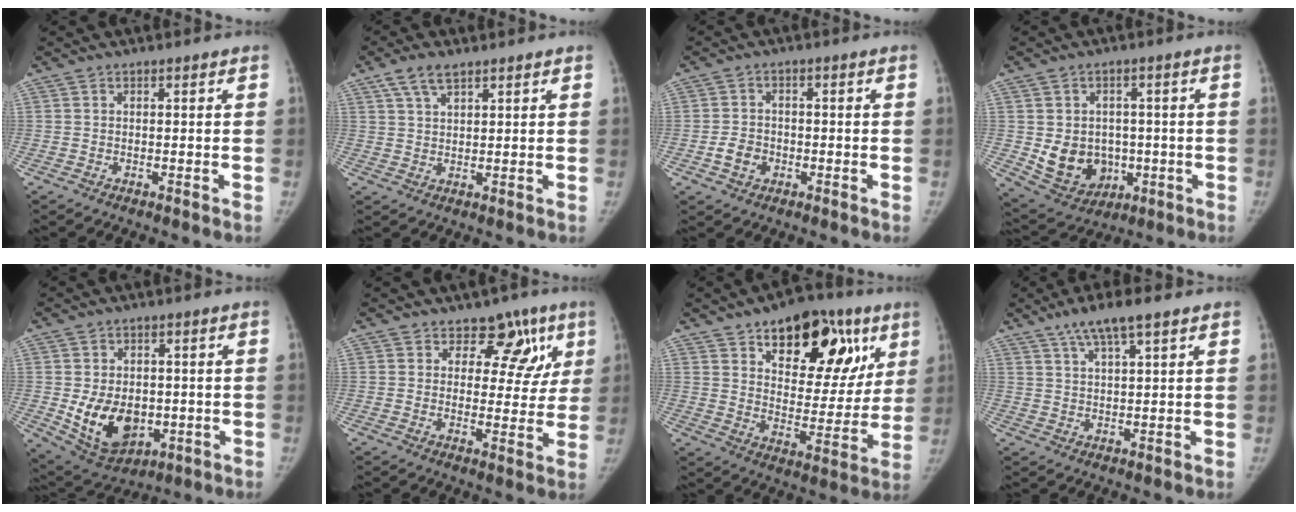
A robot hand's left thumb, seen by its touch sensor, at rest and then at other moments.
{"total": 5.0, "force": [3.2, 2.2, 3.1], "torque": [-0.054, -0.004, 0.065]}
{"total": 4.2, "force": [-1.5, 3.4, 1.9], "torque": [-0.024, 0.012, -0.026]}
{"total": 11.2, "force": [-1.4, 9.3, 6.0], "torque": [-0.062, 0.002, 0.002]}
{"total": 12.4, "force": [-1.8, 8.8, 8.6], "torque": [-0.112, -0.006, -0.005]}
{"total": 9.2, "force": [5.2, 6.7, 3.4], "torque": [0.015, -0.017, 0.058]}
{"total": 22.9, "force": [11.5, 12.4, 15.4], "torque": [-0.158, -0.030, 0.169]}
{"total": 7.0, "force": [4.5, 1.3, 5.2], "torque": [-0.100, -0.006, 0.084]}